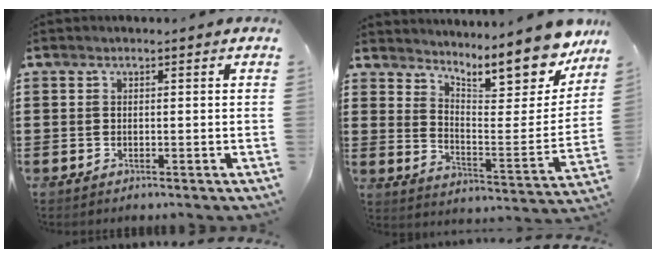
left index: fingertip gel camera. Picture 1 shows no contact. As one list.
[{"total": 11.3, "force": [9.6, 2.4, 5.6], "torque": [-0.092, -0.074, 0.163]}]